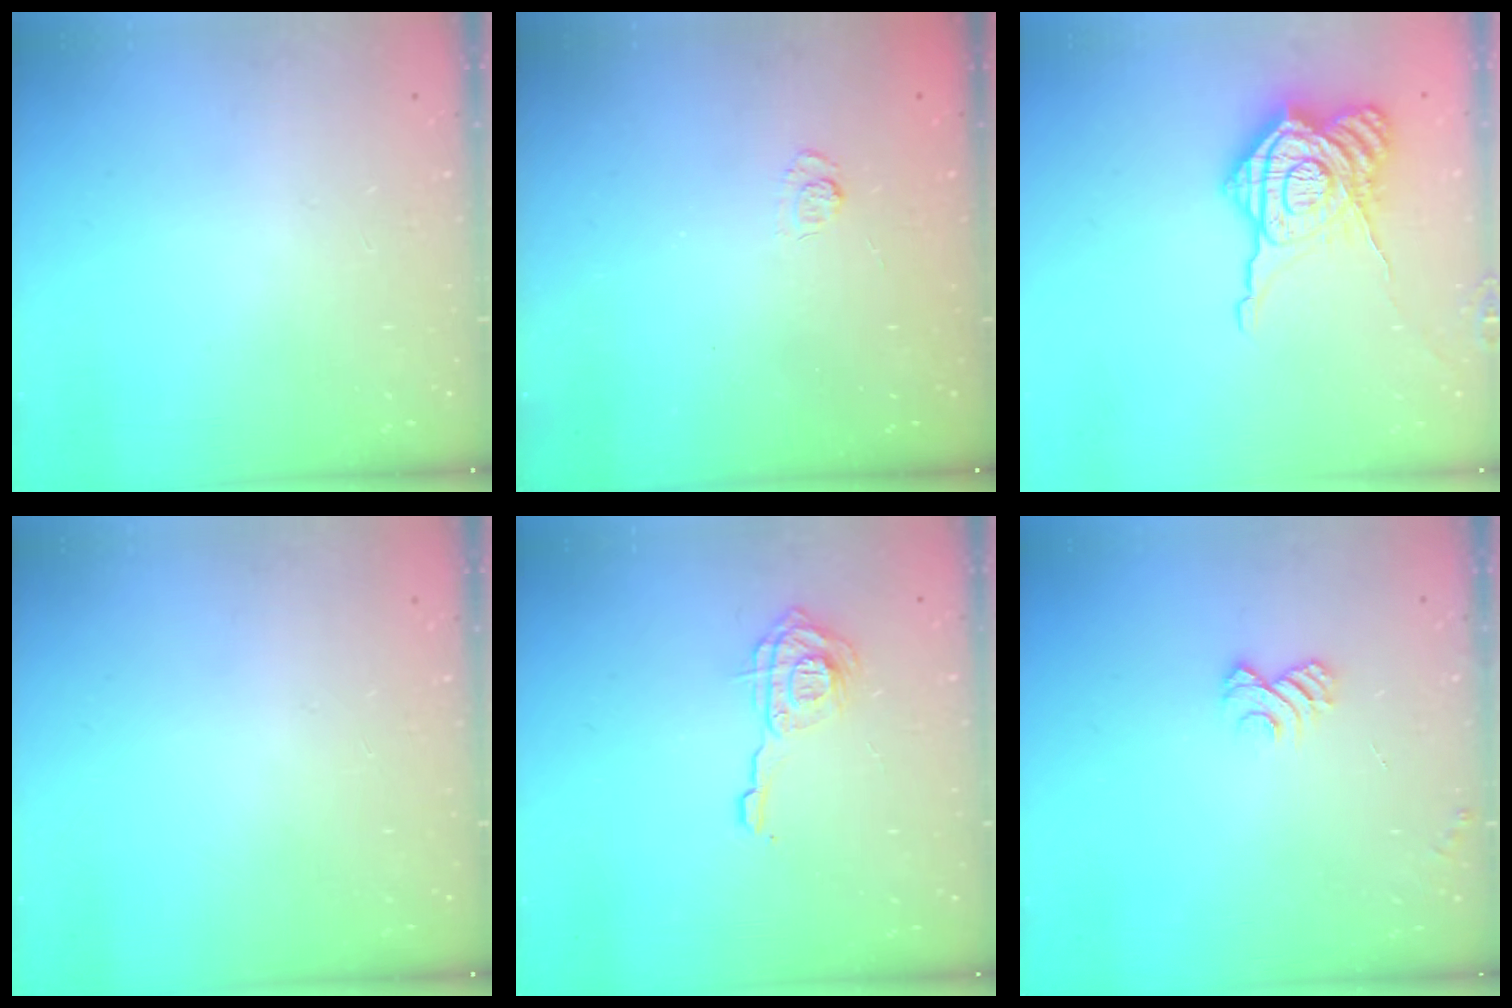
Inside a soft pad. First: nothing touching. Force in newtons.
{"total": 3.0, "press": 2.6, "slide": 1.5}
{"total": 17.6, "press": 17.5, "slide": 1.3}
{"total": 0.0}
{"total": 10.8, "press": 10.8, "slide": 0.9}
{"total": 5.2, "press": 5.1, "slide": 0.5}